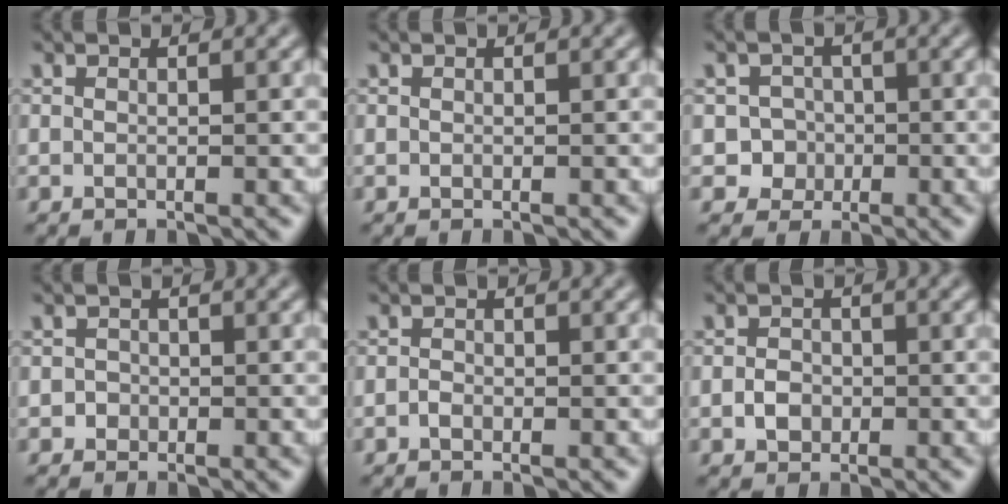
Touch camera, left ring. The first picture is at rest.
{"total": 0.0}
{"total": 2.9, "force": [-0.9, 2.7, 0.4], "torque": [0.020, 0.005, -0.019]}
{"total": 0.9, "force": [-0.2, 0.9, 0.1], "torque": [0.008, -0.001, -0.006]}
{"total": 0.6, "force": [-0.3, 0.4, 0.3], "torque": [-0.007, 0.000, -0.007]}
{"total": 1.7, "force": [-0.4, 1.4, 0.8], "torque": [-0.012, 0.001, -0.012]}